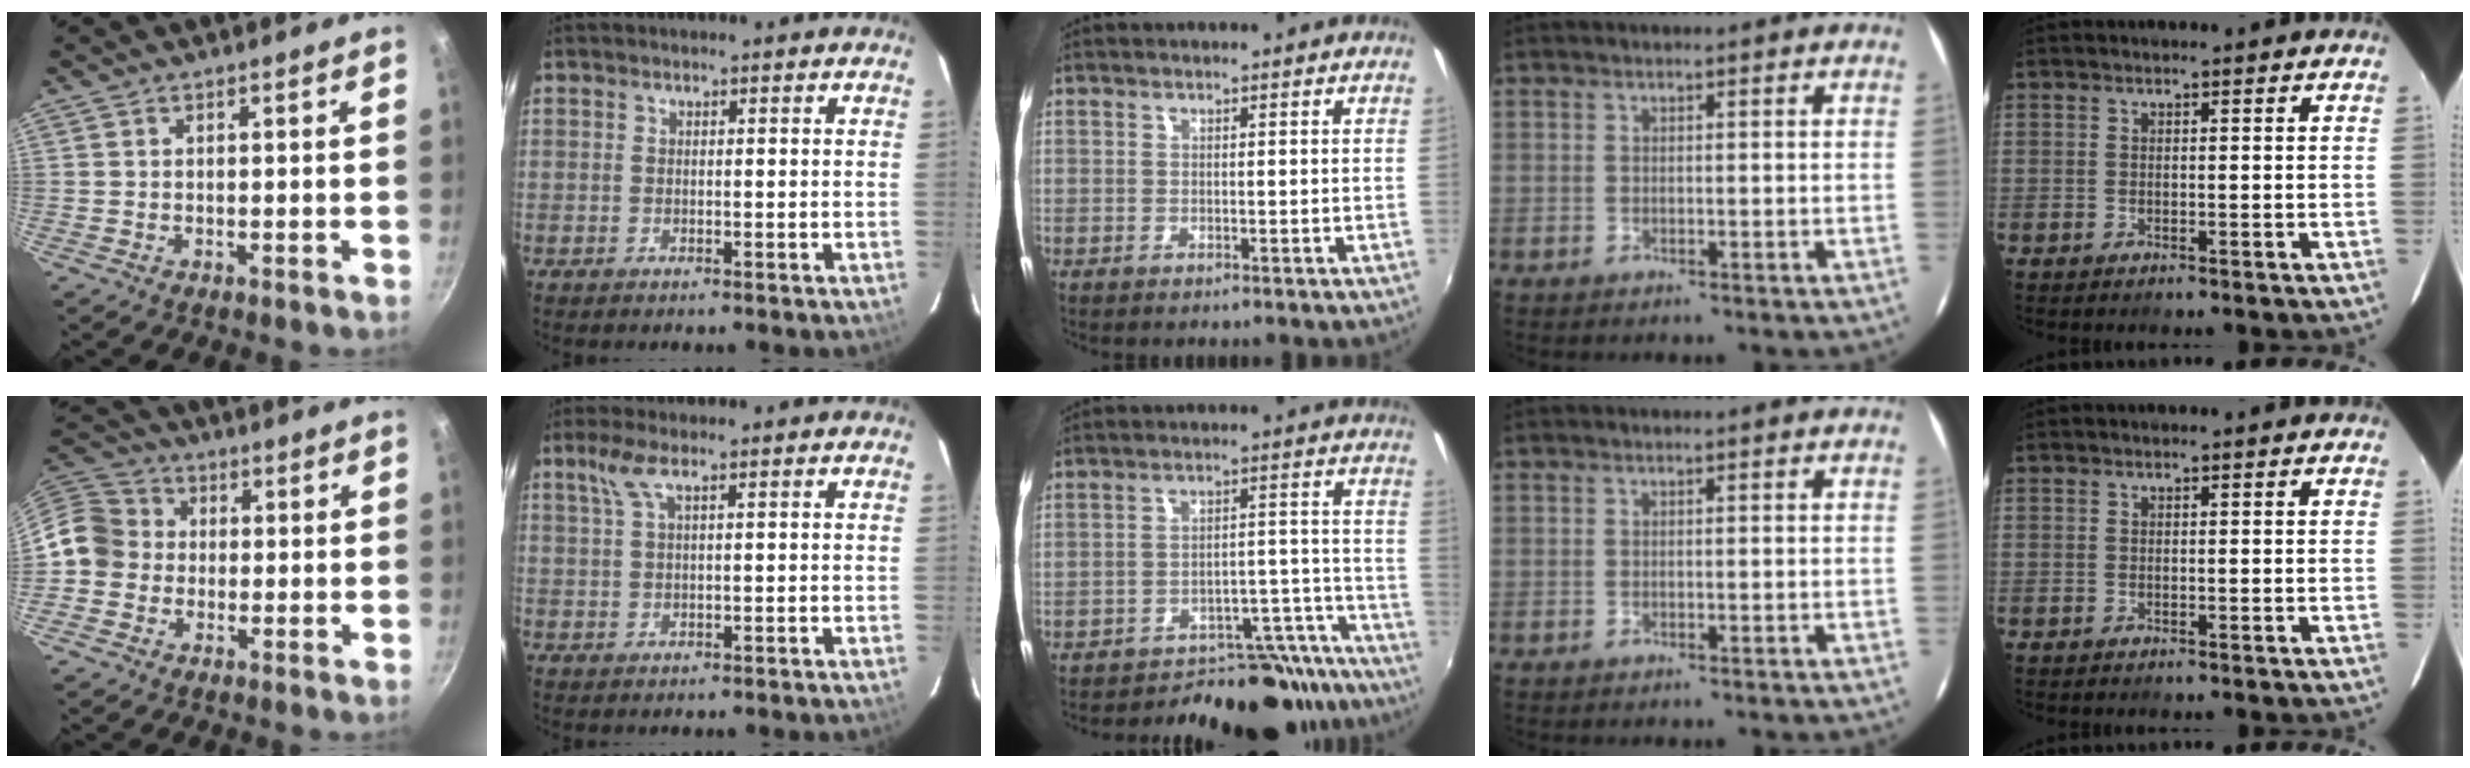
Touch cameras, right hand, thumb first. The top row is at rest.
{"thumb": {"total": 9.2, "force": [-0.9, 8.4, 3.7], "torque": [-0.034, 0.027, -0.040]}, "index": {"total": 3.0, "force": [1.6, 0.1, 2.6], "torque": [-0.056, 0.006, 0.036]}, "middle": {"total": 19.7, "force": [-18.2, 6.1, 4.5], "torque": [-0.040, 0.048, -0.226]}}